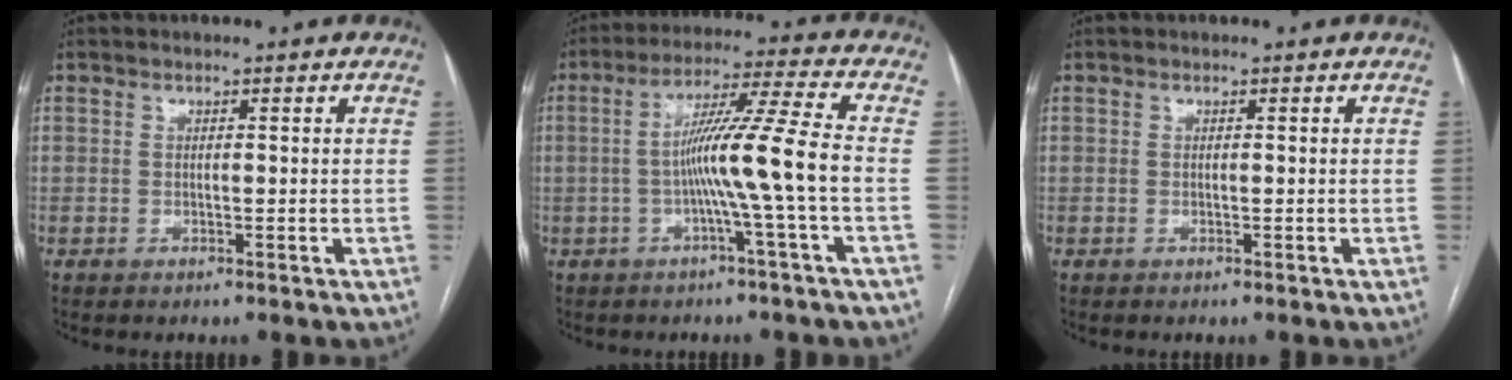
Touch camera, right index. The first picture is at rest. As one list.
[{"total": 10.4, "force": [-2.0, -2.1, 10.0], "torque": [-0.176, 0.012, -0.035]}, {"total": 0.0}]